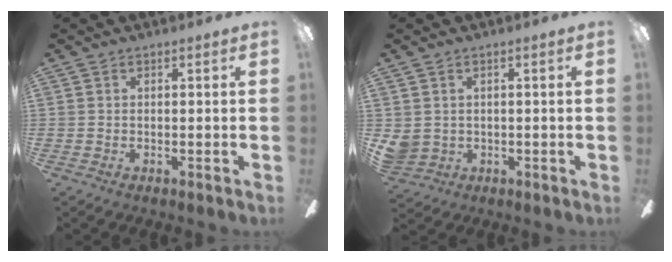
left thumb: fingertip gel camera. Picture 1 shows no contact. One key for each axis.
{"total": 3.3, "fx": 0.5, "fy": 3.1, "fz": 1.0, "tx": -0.031, "ty": 0.002, "tz": 0.010}